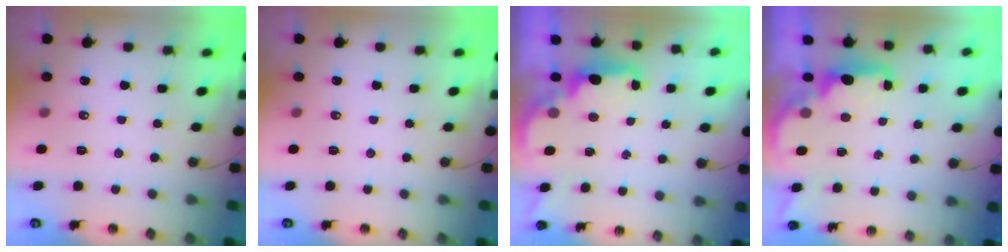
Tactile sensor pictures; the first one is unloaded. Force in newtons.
{"total": 0.0}
{"total": 2.1, "press": 1.9, "slide": 0.8}
{"total": 2.0, "press": 1.8, "slide": 0.8}